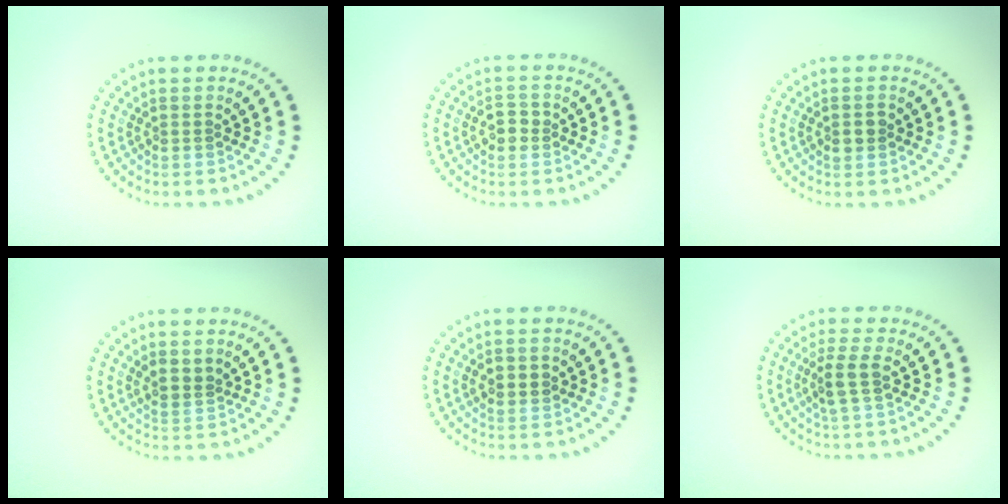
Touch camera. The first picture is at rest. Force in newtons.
{"total": 1.8, "press": 1.7, "slide": 0.3}
{"total": 1.1, "press": 1.1, "slide": 0.1}
{"total": 1.6, "press": 1.4, "slide": 0.8}
{"total": 1.7, "press": 1.7, "slide": 0.4}
{"total": 2.4, "press": 1.9, "slide": 1.5}